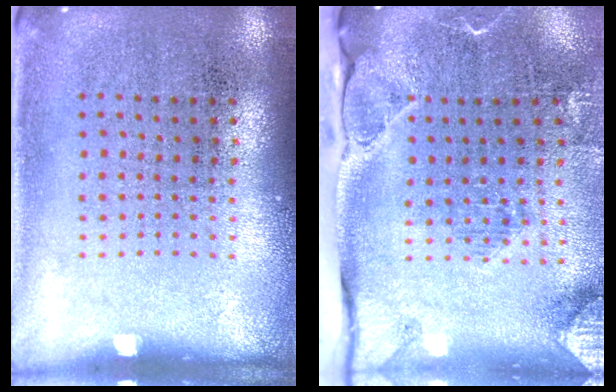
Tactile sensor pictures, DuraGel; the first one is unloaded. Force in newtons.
{"total": 3.0, "press": 2.3, "slide": 1.9}